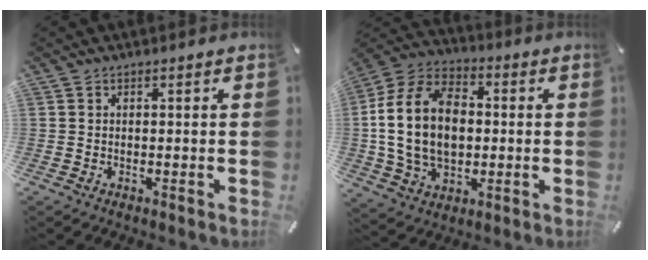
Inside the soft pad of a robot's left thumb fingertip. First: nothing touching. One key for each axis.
{"total": 17.8, "fx": -0.2, "fy": 13.1, "fz": 12.1, "tx": -0.280, "ty": 0.008, "tz": -0.008}